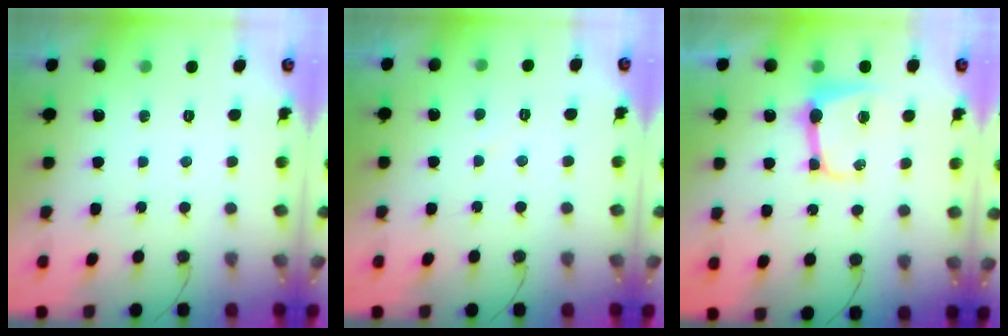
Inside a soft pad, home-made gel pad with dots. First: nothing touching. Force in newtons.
{"total": 2.1, "press": 2.1, "slide": 0.2}
{"total": 8.3, "press": 8.3, "slide": 0.1}